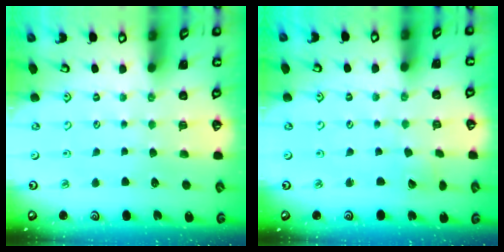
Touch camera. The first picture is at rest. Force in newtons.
{"total": 2.6, "press": 2.6, "slide": 0.4}